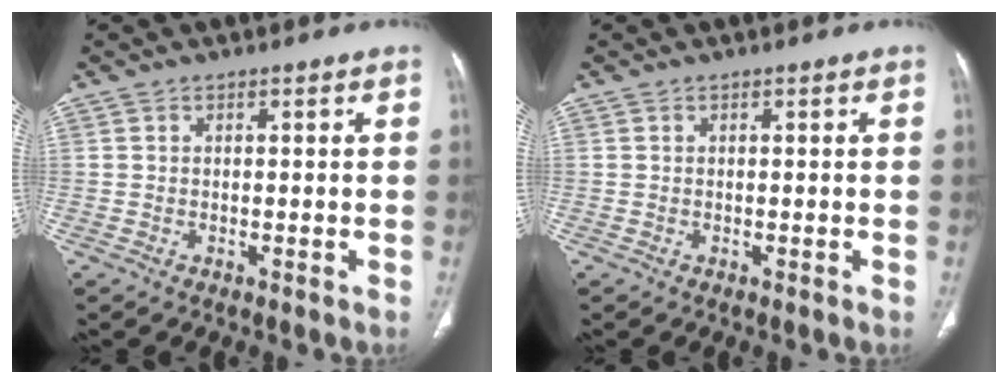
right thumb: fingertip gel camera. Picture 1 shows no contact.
{"total": 0.0}